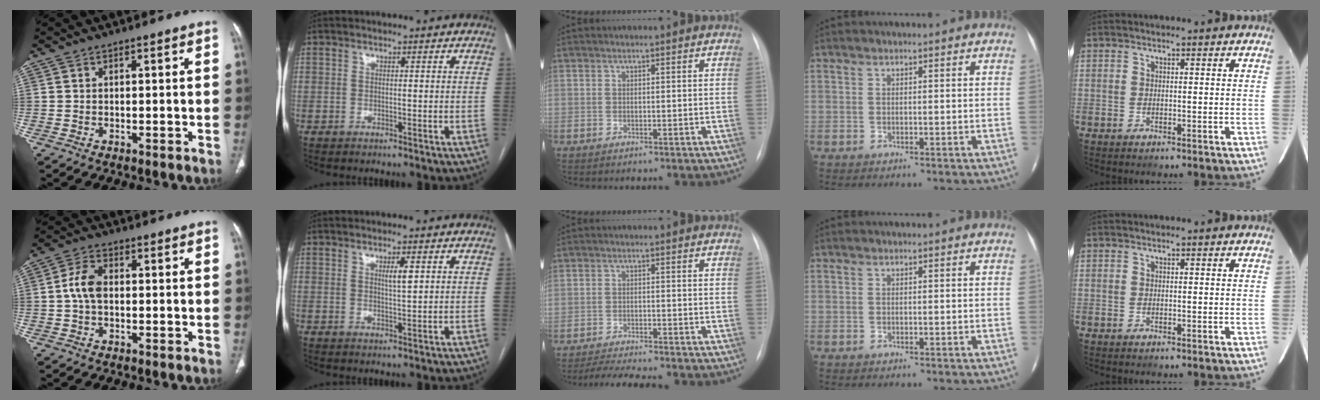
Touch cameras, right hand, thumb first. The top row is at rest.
{"thumb": {"total": 5.1, "force": [0.0, 3.2, 4.0], "torque": [-0.084, 0.014, -0.006]}, "index": {"total": 2.5, "force": [0.9, 0.3, 2.3], "torque": [-0.039, -0.003, 0.015]}, "middle": {"total": 7.5, "force": [-6.8, 0.4, 3.1], "torque": [-0.050, -0.015, -0.107]}}